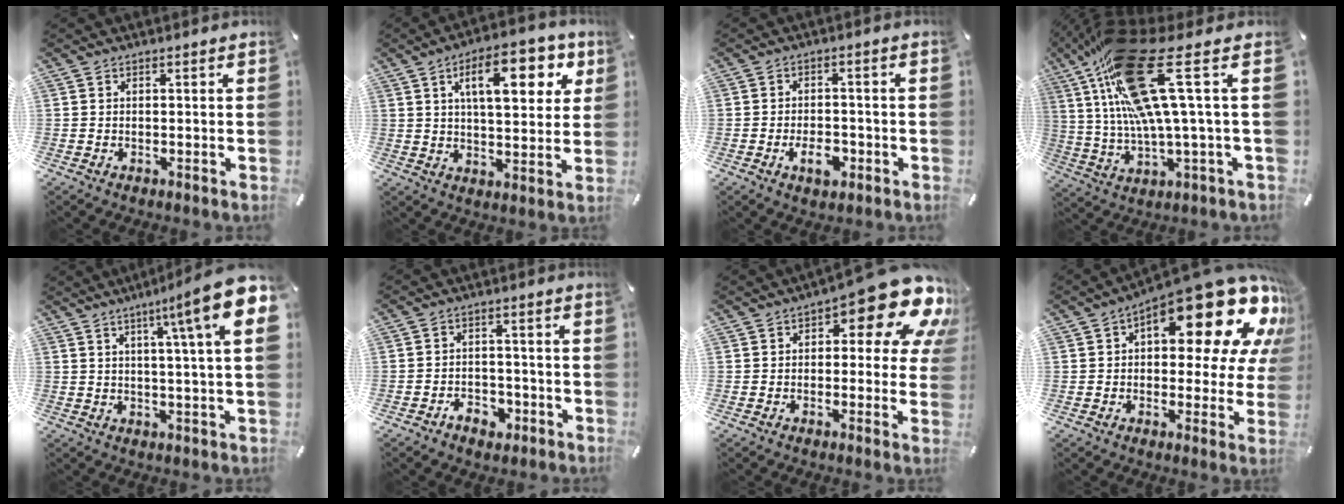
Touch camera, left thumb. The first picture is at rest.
{"total": 15.7, "force": [6.7, 6.7, 12.5], "torque": [-0.186, -0.007, 0.106]}
{"total": 6.2, "force": [-2.7, 3.6, 4.4], "torque": [-0.072, 0.009, -0.048]}
{"total": 27.3, "force": [7.8, 8.5, 24.7], "torque": [-0.472, -0.038, 0.139]}
{"total": 14.6, "force": [6.4, 0.4, 13.2], "torque": [-0.208, -0.037, 0.089]}
{"total": 4.5, "force": [-2.7, 3.3, 1.6], "torque": [-0.024, 0.012, -0.048]}
{"total": 16.9, "force": [8.7, 6.2, 13.1], "torque": [-0.170, -0.063, 0.141]}
{"total": 24.1, "force": [12.1, 9.6, 18.5], "torque": [-0.248, -0.089, 0.197]}